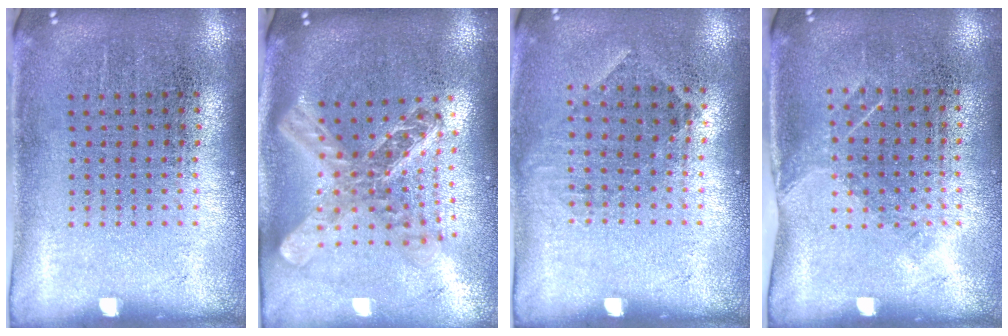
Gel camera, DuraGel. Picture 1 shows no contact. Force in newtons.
{"total": 2.4, "press": 1.9, "slide": 1.4}
{"total": 0.9, "press": 0.7, "slide": 0.5}
{"total": 1.1, "press": 0.8, "slide": 0.6}